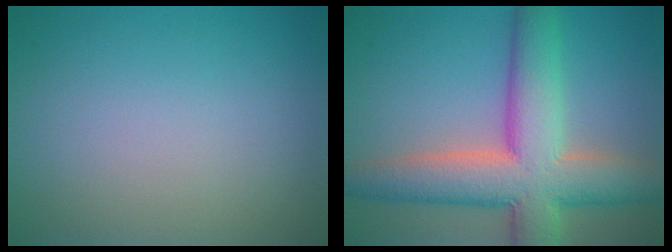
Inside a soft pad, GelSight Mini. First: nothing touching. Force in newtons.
{"total": 10.4, "press": 10.4, "slide": 0.7}